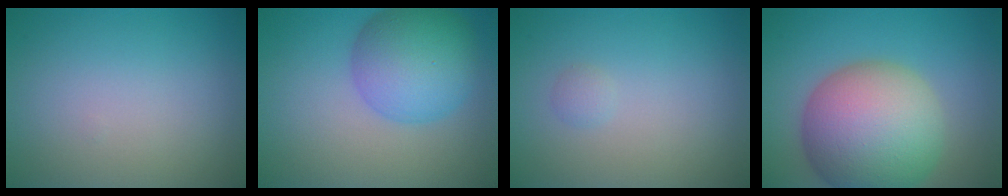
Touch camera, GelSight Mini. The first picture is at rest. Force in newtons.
{"total": 7.5, "press": 7.5, "slide": 0.3}
{"total": 0.7, "press": 0.7, "slide": 0.0}
{"total": 12.6, "press": 12.6, "slide": 0.5}